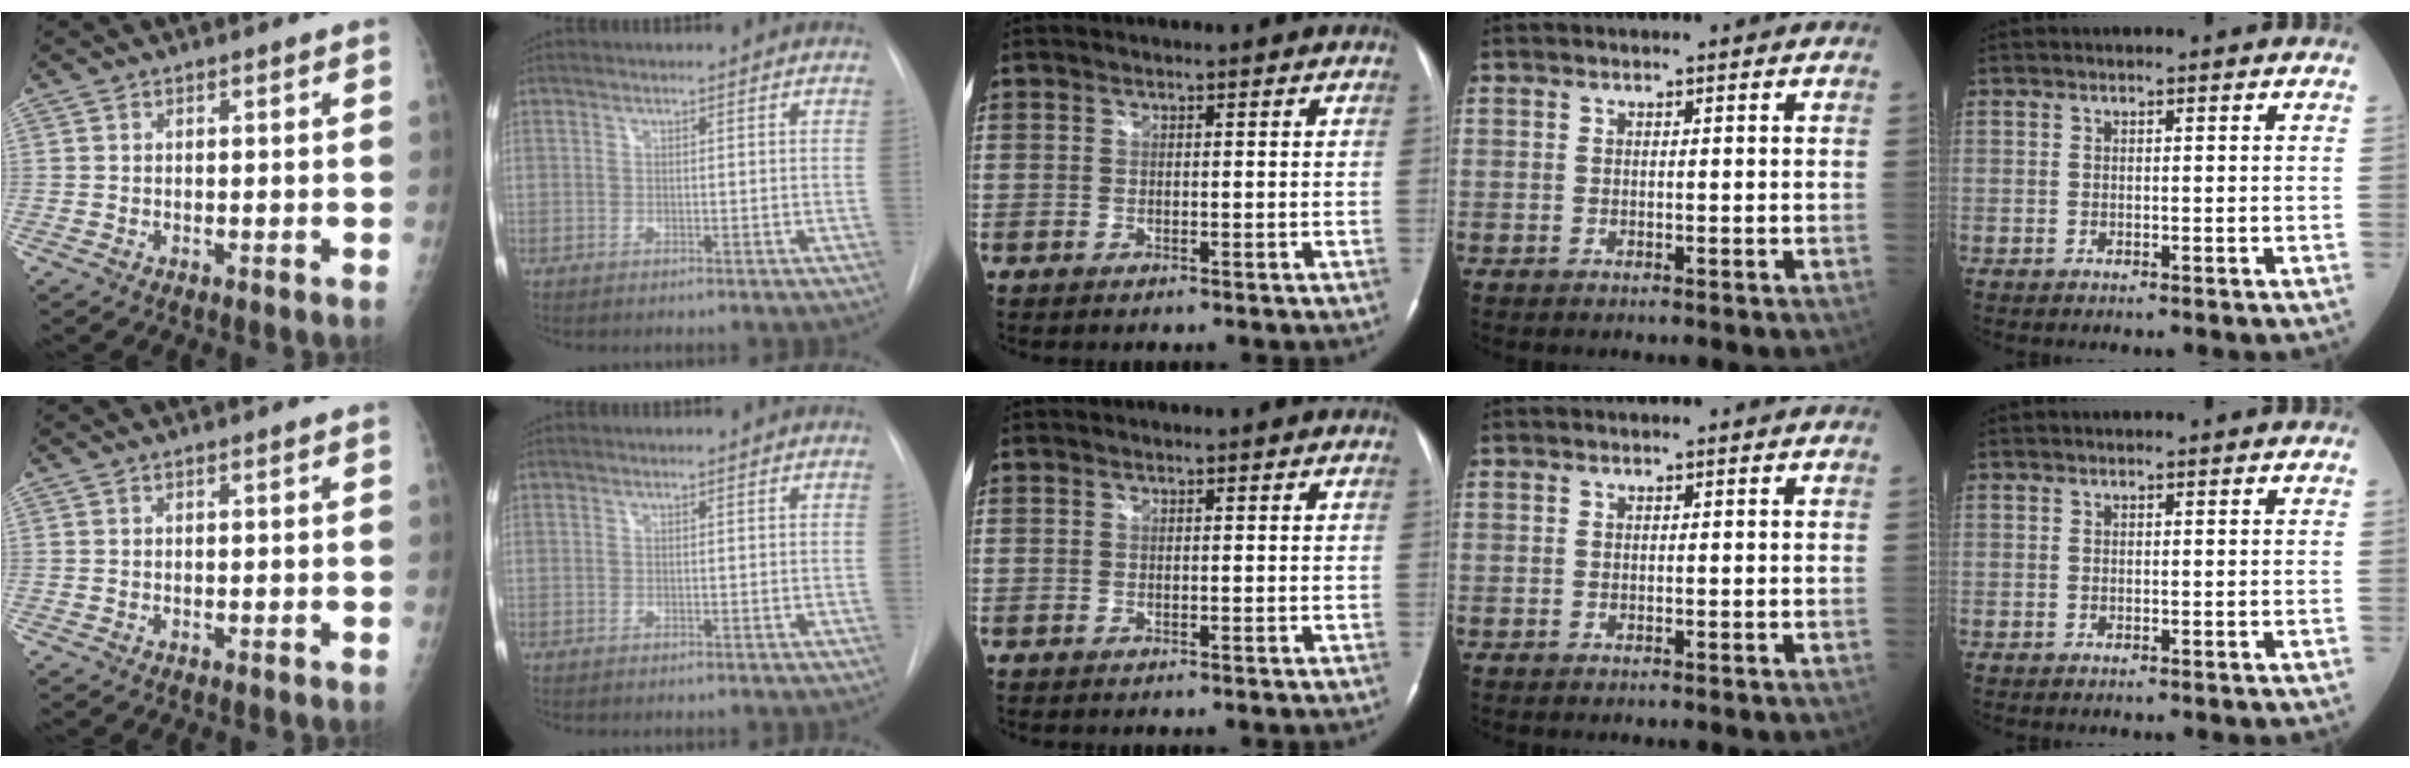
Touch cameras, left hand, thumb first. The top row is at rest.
{}